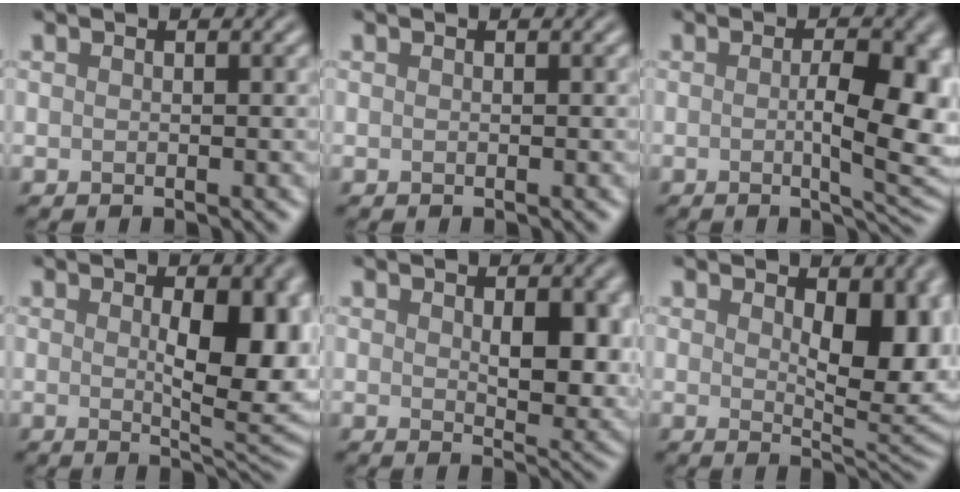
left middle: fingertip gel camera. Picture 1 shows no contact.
{"total": 0.0}
{"total": 7.0, "force": [-0.3, 2.0, 6.7], "torque": [-0.091, -0.008, 0.000]}
{"total": 8.2, "force": [0.6, 3.0, 7.6], "torque": [-0.106, -0.009, 0.019]}
{"total": 5.3, "force": [0.9, 2.6, 4.5], "torque": [-0.058, -0.009, 0.024]}
{"total": 7.2, "force": [1.3, 3.6, 6.1], "torque": [-0.091, -0.011, 0.028]}